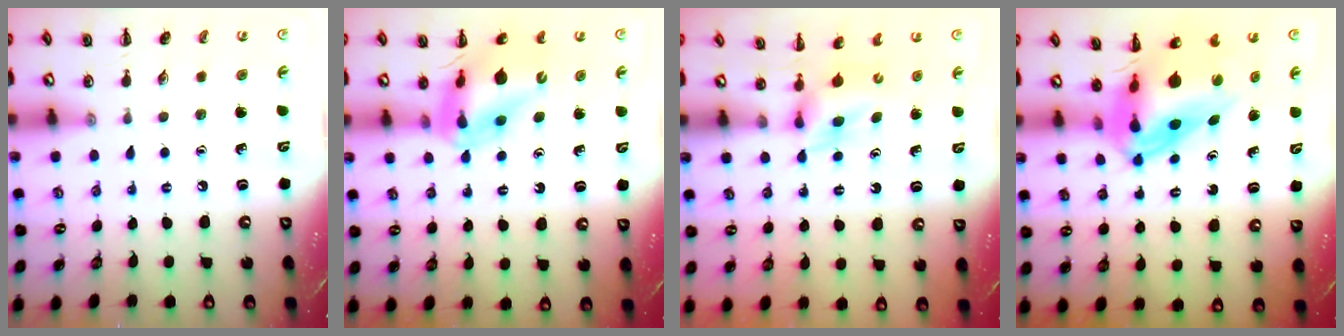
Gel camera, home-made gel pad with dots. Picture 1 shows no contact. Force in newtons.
{"total": 12.4, "press": 11.9, "slide": 3.5}
{"total": 3.5, "press": 3.3, "slide": 1.2}
{"total": 7.3, "press": 6.9, "slide": 2.3}